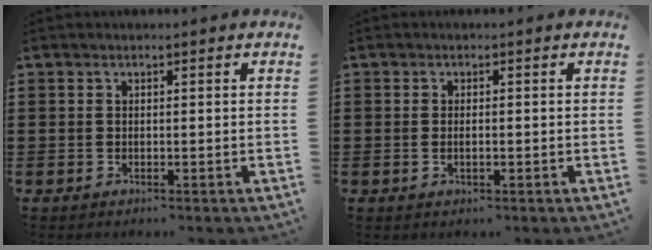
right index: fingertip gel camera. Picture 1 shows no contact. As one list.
[{"total": 1.3, "force": [-0.1, 0.5, 1.2], "torque": [-0.029, -0.001, -0.004]}]